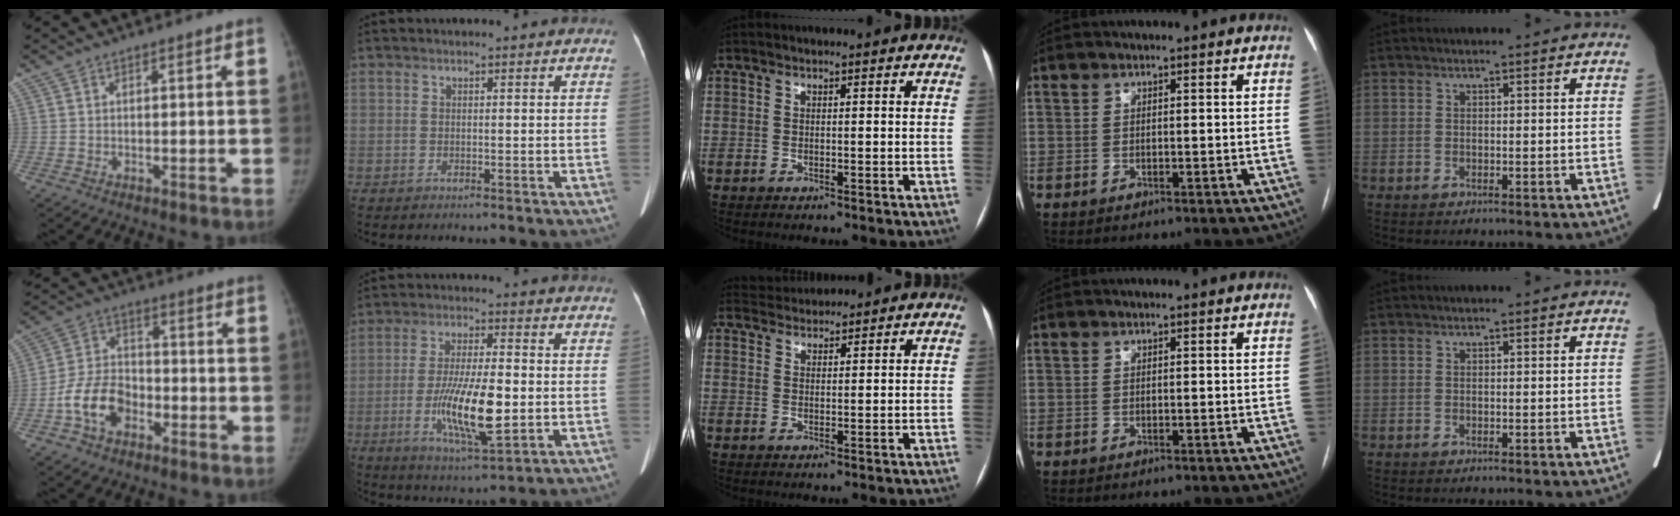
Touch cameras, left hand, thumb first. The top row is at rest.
{"thumb": {"total": 9.9, "force": [-4.3, 6.8, 5.8], "torque": [-0.095, 0.033, -0.082]}, "index": {"total": 12.0, "force": [-2.2, 2.4, 11.5], "torque": [-0.217, -0.013, -0.037]}, "middle": {"total": 3.3, "force": [3.3, 0.2, -0.3], "torque": [-0.005, 0.023, 0.062]}}